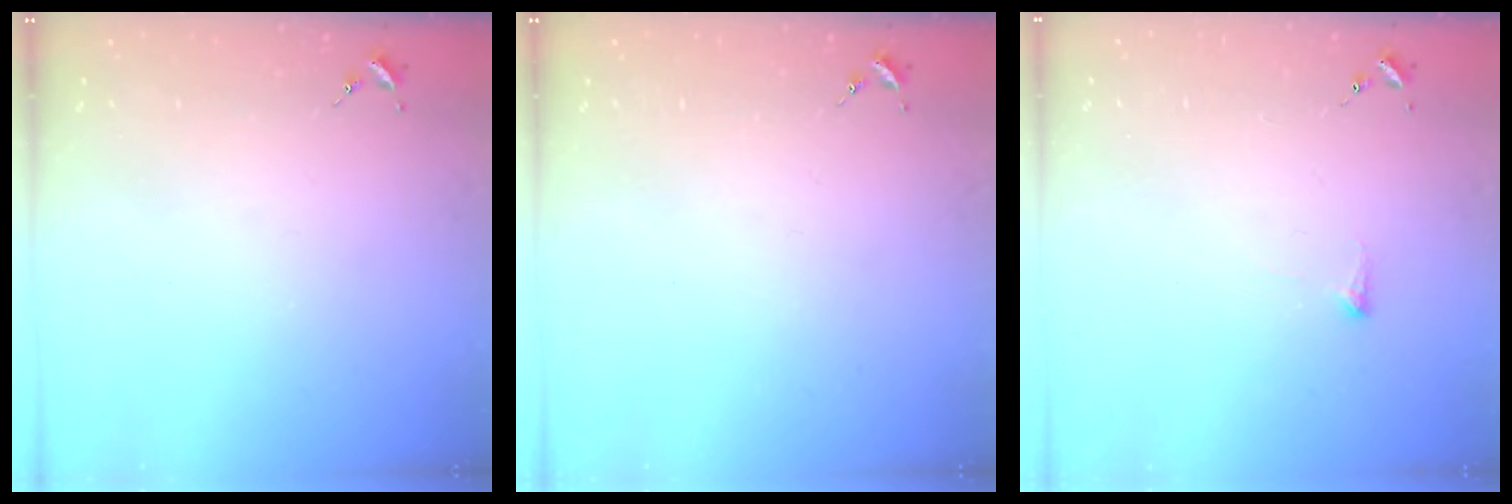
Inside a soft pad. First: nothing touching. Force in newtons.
{"total": 0.0}
{"total": 4.2, "press": 4.1, "slide": 1.0}